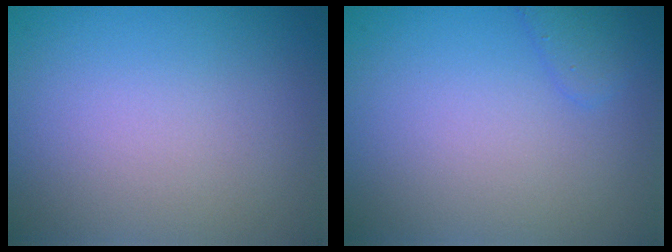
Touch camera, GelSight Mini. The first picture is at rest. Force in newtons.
{"total": 1.5, "press": 1.5, "slide": 0.1}